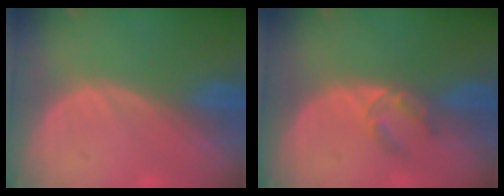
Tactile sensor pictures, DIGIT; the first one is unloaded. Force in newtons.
{"total": 2.9, "press": 2.7, "slide": 1.0}